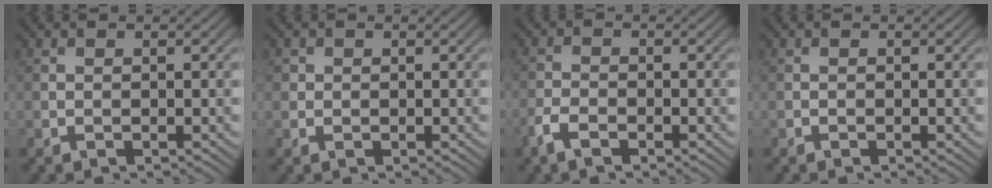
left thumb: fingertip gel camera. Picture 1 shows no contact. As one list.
[{"total": 1.2, "force": [0.2, 1.2, 0.2], "torque": [-0.002, -0.004, 0.003]}, {"total": 3.0, "force": [-2.0, 1.3, 1.8], "torque": [-0.042, -0.003, -0.046]}, {"total": 0.0}]